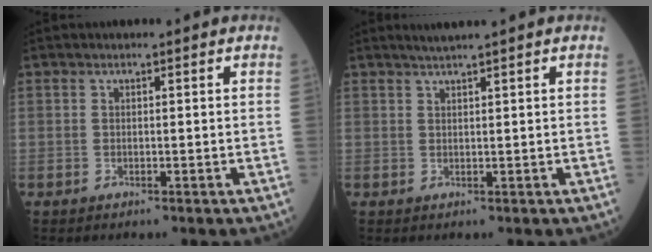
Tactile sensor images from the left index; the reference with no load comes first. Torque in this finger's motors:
{"motor_torque": [-0.15, 0.04, -0.01, 0.03]}